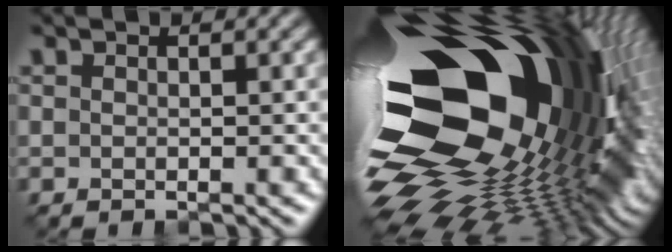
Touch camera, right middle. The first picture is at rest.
{"total": 22.5, "force": [1.0, 13.1, 18.3], "torque": [-0.342, -0.040, 0.005]}